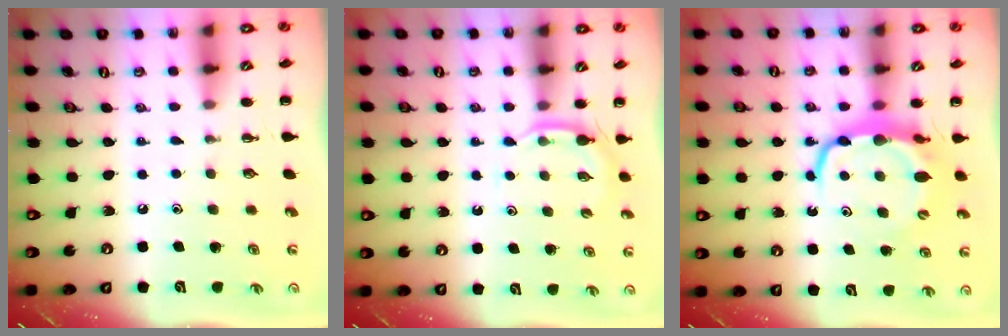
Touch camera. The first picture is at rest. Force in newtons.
{"total": 3.1, "press": 2.9, "slide": 1.1}
{"total": 8.1, "press": 8.0, "slide": 1.2}